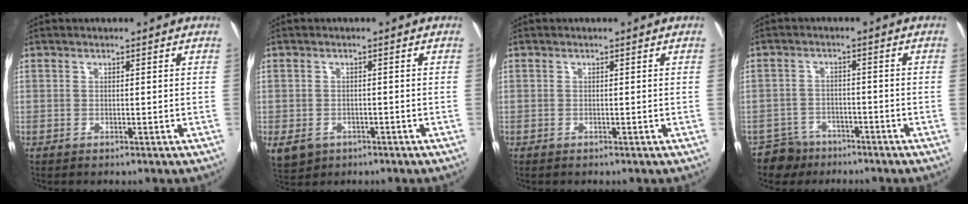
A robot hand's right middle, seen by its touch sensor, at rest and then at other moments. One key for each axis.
{"total": 7.8, "fx": -3.8, "fy": 6.2, "fz": 2.9, "tx": -0.077, "ty": -0.007, "tz": -0.050}
{"total": 0.0}
{"total": 4.6, "fx": -3.8, "fy": 2.7, "fz": -0.4, "tx": 0.011, "ty": 0.004, "tz": -0.067}